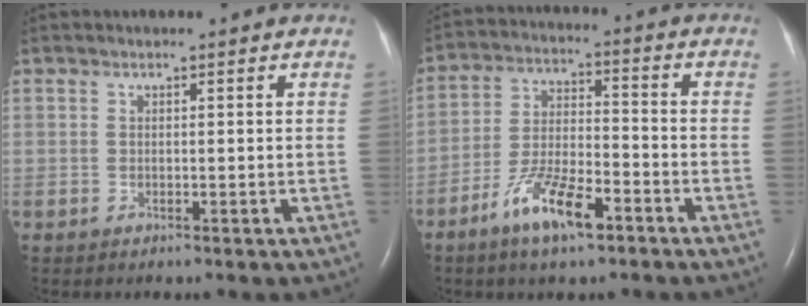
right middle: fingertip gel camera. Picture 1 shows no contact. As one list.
[{"total": 10.0, "force": [-6.0, 2.7, 7.6], "torque": [-0.152, 0.000, -0.109]}]